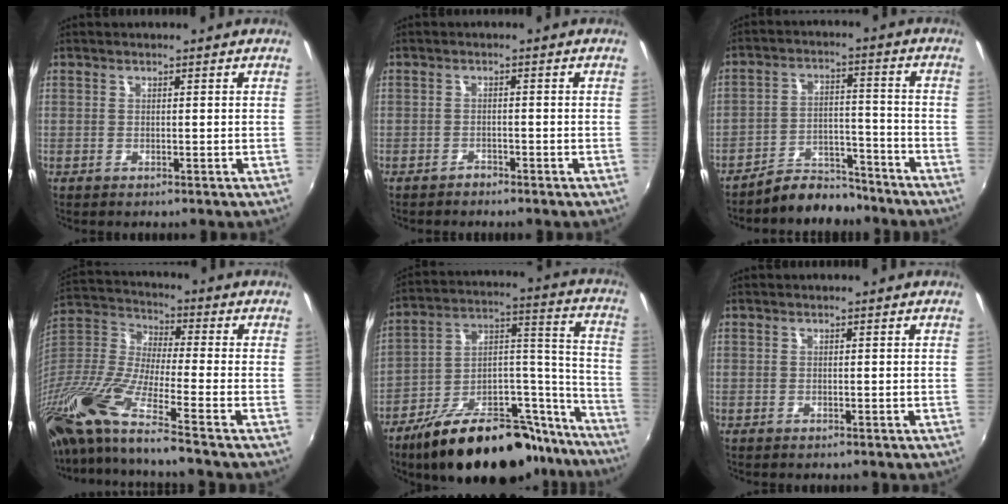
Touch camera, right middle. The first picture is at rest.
{"total": 1.5, "force": [-1.4, 0.5, 0.1], "torque": [-0.008, 0.001, -0.023]}
{"total": 8.9, "force": [-8.2, 3.2, 1.4], "torque": [-0.035, 0.028, -0.122]}
{"total": 17.9, "force": [-13.4, -0.1, 11.8], "torque": [-0.226, -0.044, -0.268]}
{"total": 27.2, "force": [-19.8, 11.6, 14.6], "torque": [-0.197, 0.055, -0.283]}
{"total": 0.0}